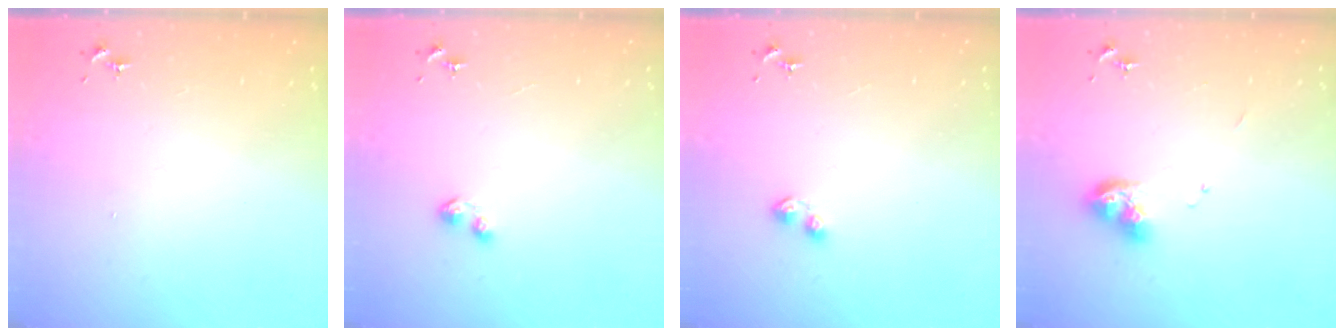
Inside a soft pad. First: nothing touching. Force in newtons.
{"total": 4.5, "press": 4.5, "slide": 0.4}
{"total": 4.4, "press": 4.3, "slide": 0.5}
{"total": 11.7, "press": 11.6, "slide": 1.4}